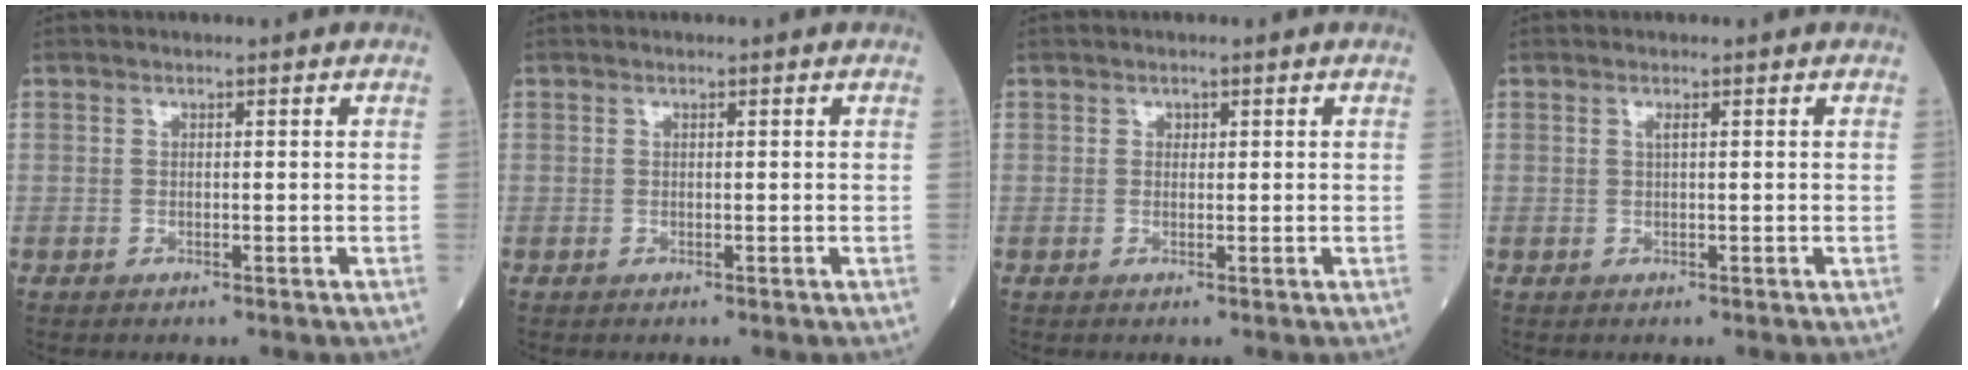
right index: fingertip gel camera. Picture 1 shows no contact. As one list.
[{"total": 0.0}, {"total": 0.6, "force": [0.2, 0.5, 0.2], "torque": [0.001, 0.000, 0.003]}, {"total": 0.7, "force": [0.3, 0.0, 0.6], "torque": [-0.017, 0.000, 0.005]}]